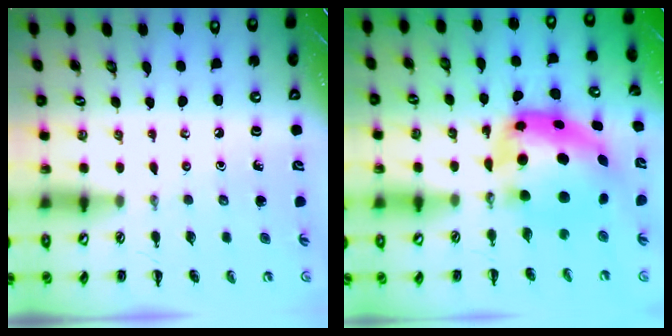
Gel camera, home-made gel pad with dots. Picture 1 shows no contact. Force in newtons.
{"total": 7.7, "press": 7.4, "slide": 2.2}